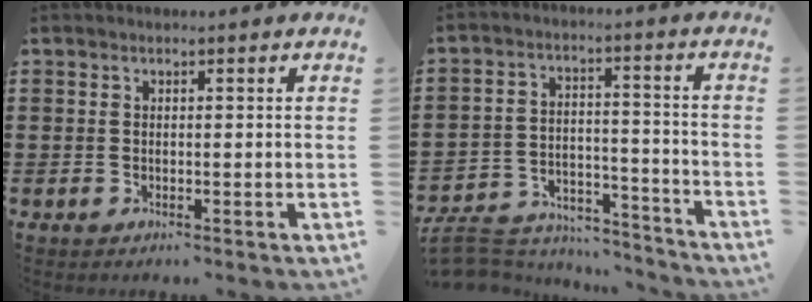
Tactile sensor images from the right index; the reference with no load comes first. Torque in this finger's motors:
{"motor_torque": [-2.14, 0.00, -0.82, -0.21]}